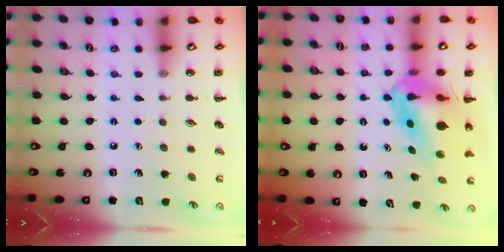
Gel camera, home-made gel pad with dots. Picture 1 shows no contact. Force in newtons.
{"total": 10.6, "press": 10.1, "slide": 3.2}